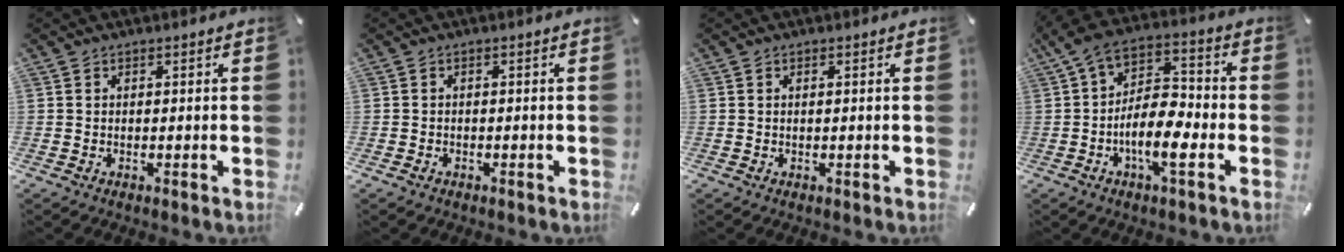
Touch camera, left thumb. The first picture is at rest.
{"total": 0.8, "force": [-0.5, 0.6, 0.2], "torque": [-0.004, 0.003, -0.013]}
{"total": 0.5, "force": [0.1, 0.1, 0.5], "torque": [-0.009, -0.001, 0.001]}
{"total": 14.4, "force": [-4.6, 6.8, 11.8], "torque": [-0.220, 0.007, -0.085]}